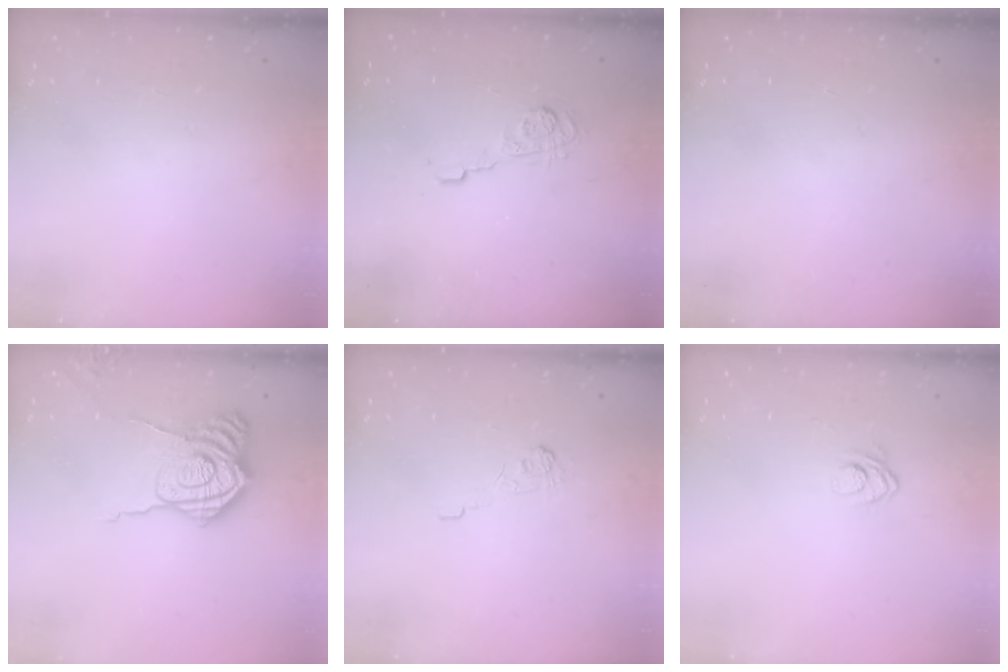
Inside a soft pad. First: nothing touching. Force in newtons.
{"total": 6.1, "press": 6.1, "slide": 0.7}
{"total": 0.0}
{"total": 14.3, "press": 14.3, "slide": 1.1}
{"total": 2.5, "press": 2.1, "slide": 1.4}
{"total": 3.7, "press": 3.6, "slide": 1.2}